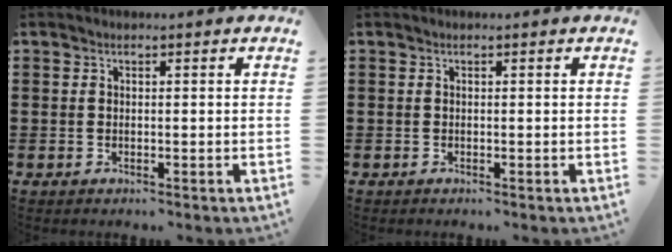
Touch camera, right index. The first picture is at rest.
{"total": 0.0}